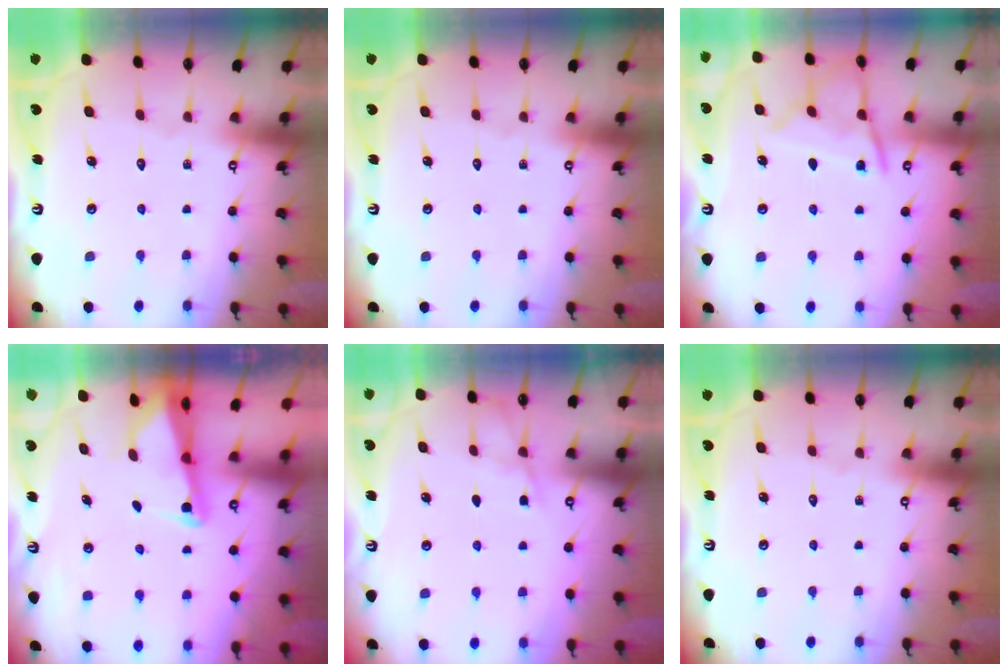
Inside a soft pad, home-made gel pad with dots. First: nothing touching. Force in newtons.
{"total": 0.0}
{"total": 10.5, "press": 10.4, "slide": 1.0}
{"total": 2.4, "press": 2.4, "slide": 0.3}
{"total": 3.3, "press": 3.3, "slide": 0.5}
{"total": 0.0}